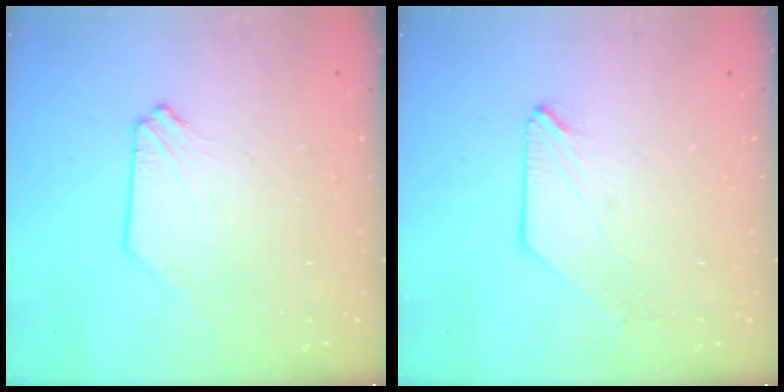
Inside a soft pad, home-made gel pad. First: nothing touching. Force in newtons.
{"total": 0.5, "press": 0.5, "slide": 0.0}